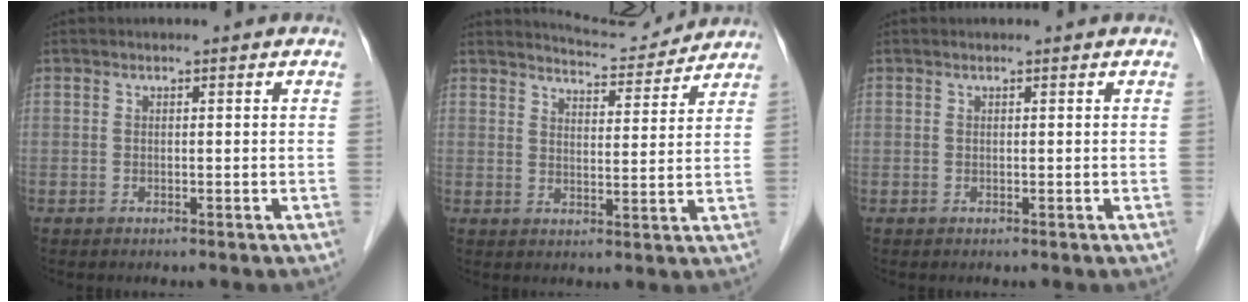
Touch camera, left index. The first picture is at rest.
{"total": 7.8, "force": [7.8, 0.4, 0.1], "torque": [-0.008, 0.003, 0.108]}
{"total": 0.7, "force": [0.7, 0.0, 0.2], "torque": [-0.008, 0.009, 0.012]}